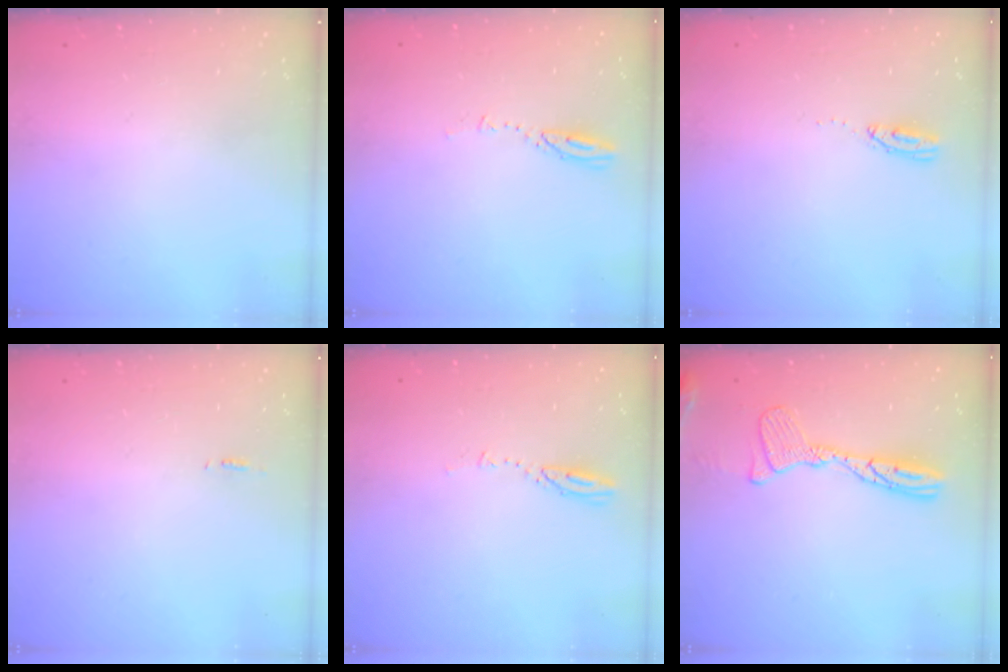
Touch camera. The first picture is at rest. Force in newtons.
{"total": 2.9, "press": 2.9, "slide": 0.3}
{"total": 4.9, "press": 4.9, "slide": 0.5}
{"total": 13.4, "press": 4.9, "slide": 12.4}
{"total": 2.9, "press": 2.9, "slide": 0.3}
{"total": 14.4, "press": 14.4, "slide": 1.4}